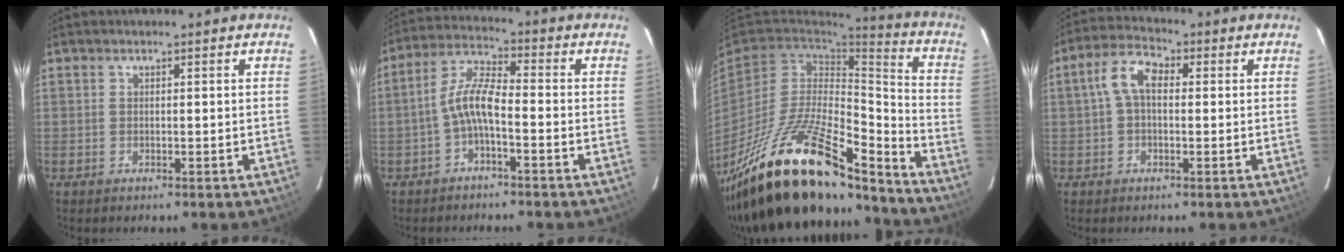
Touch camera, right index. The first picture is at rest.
{"total": 6.2, "force": [-2.5, 1.6, 5.5], "torque": [-0.123, 0.018, -0.051]}
{"total": 29.7, "force": [-21.0, 9.3, 18.8], "torque": [-0.342, -0.028, -0.345]}
{"total": 5.9, "force": [0.5, 3.5, 4.8], "torque": [-0.099, 0.023, 0.008]}